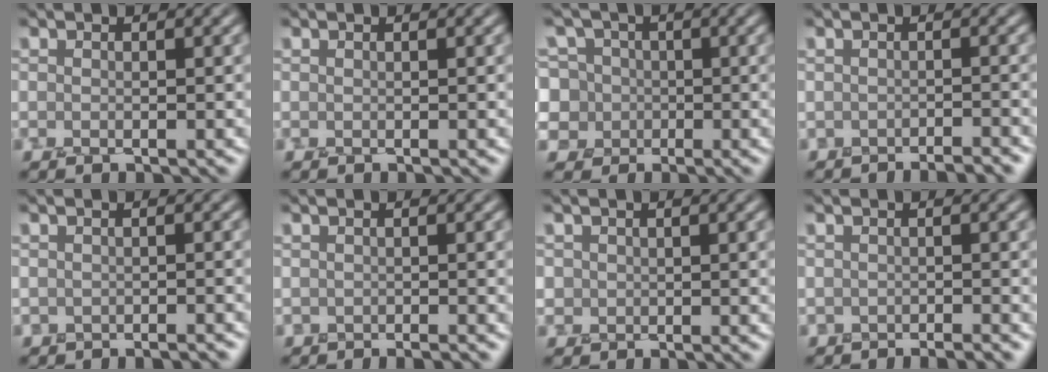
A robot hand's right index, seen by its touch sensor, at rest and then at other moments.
{"total": 0.0}
{"total": 7.9, "force": [1.8, 7.4, 2.0], "torque": [-0.042, 0.048, -0.001]}
{"total": 2.0, "force": [-2.0, 0.0, 0.4], "torque": [0.012, 0.014, -0.026]}
{"total": 1.1, "force": [-1.0, -0.1, -0.4], "torque": [0.021, 0.007, -0.007]}
{"total": 0.6, "force": [-0.5, -0.1, -0.1], "torque": [0.019, 0.004, -0.003]}
{"total": 1.2, "force": [0.1, 1.0, -0.5], "torque": [0.015, 0.001, 0.005]}
{"total": 0.9, "force": [-0.9, -0.2, 0.0], "torque": [0.018, 0.004, -0.011]}